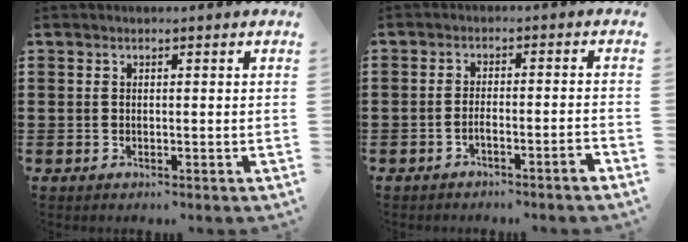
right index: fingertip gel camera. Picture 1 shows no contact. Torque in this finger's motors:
{"motor_torque": [1.05, 1.09, 0.00, 0.00]}